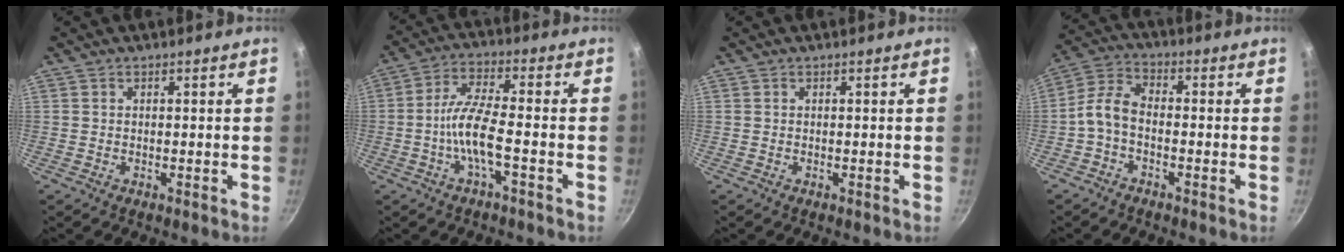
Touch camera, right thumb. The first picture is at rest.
{"total": 8.4, "force": [-2.4, 2.2, 7.7], "torque": [-0.167, 0.031, -0.048]}
{"total": 0.0}
{"total": 6.5, "force": [-1.8, 3.9, 5.0], "torque": [-0.102, 0.030, -0.047]}